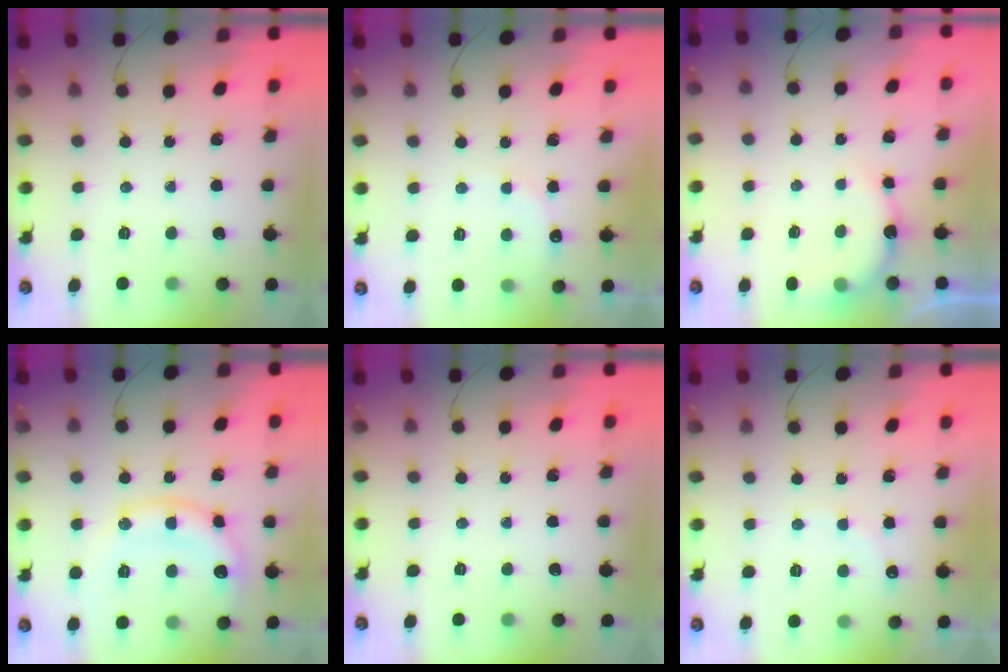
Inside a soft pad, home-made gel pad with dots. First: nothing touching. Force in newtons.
{"total": 8.4, "press": 8.2, "slide": 1.6}
{"total": 6.0, "press": 6.0, "slide": 0.5}
{"total": 12.7, "press": 12.7, "slide": 0.8}
{"total": 0.0}
{"total": 6.3, "press": 6.2, "slide": 1.1}